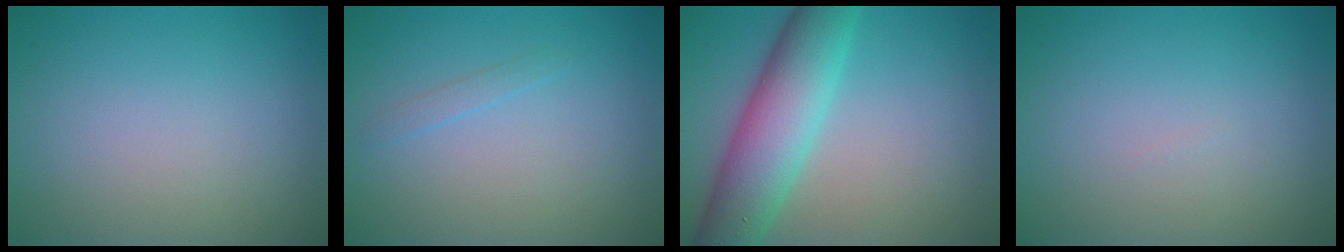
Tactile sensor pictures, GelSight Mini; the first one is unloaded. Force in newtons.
{"total": 0.7, "press": 0.7, "slide": 0.1}
{"total": 7.8, "press": 7.8, "slide": 0.4}
{"total": 0.0}